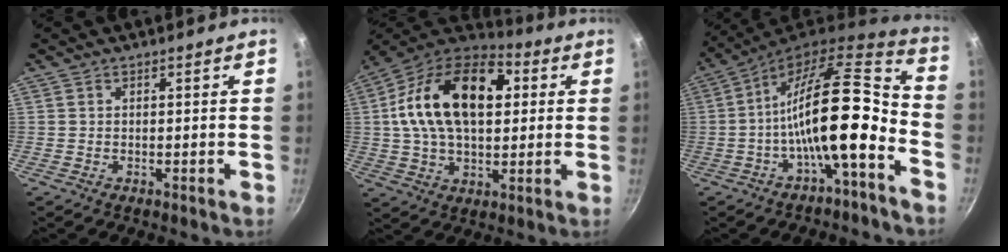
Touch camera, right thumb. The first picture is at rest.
{"total": 22.9, "force": [4.2, 13.9, 17.7], "torque": [-0.289, 0.023, 0.053]}
{"total": 17.4, "force": [-5.5, 5.0, 15.7], "torque": [-0.253, 0.047, -0.102]}